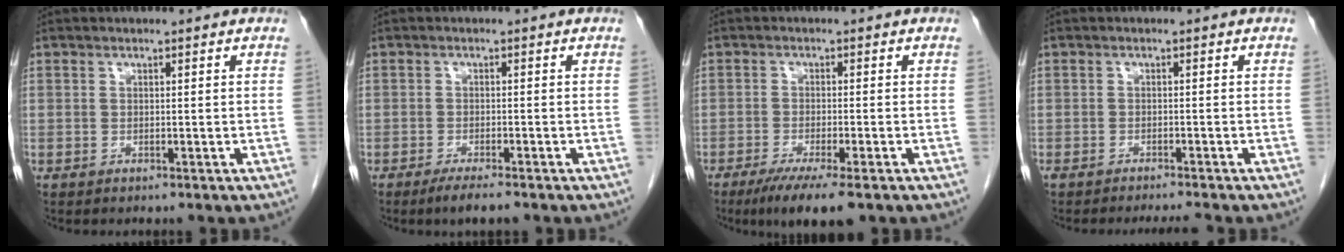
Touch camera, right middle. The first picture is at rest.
{"total": 3.2, "force": [-2.4, 0.2, 2.1], "torque": [-0.038, -0.007, -0.042]}
{"total": 7.5, "force": [-5.0, 0.5, 5.5], "torque": [-0.085, -0.019, -0.078]}
{"total": 3.6, "force": [-3.3, -0.5, 1.3], "torque": [-0.018, -0.005, -0.050]}